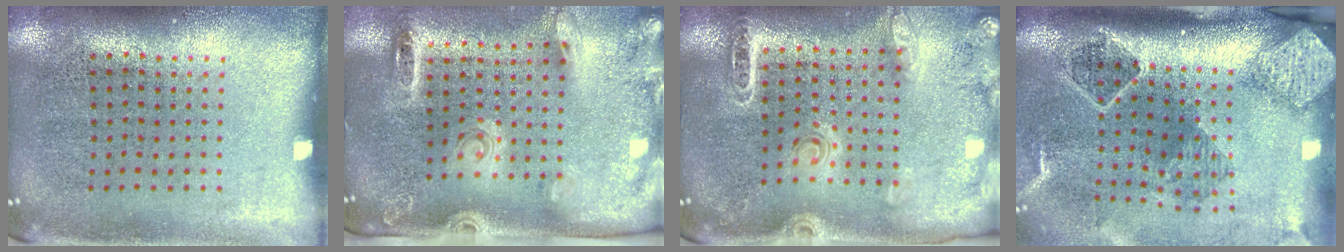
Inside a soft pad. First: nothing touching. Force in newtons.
{"total": 2.7, "press": 1.9, "slide": 2.0}
{"total": 1.7, "press": 1.7, "slide": 0.1}
{"total": 2.7, "press": 1.9, "slide": 2.0}